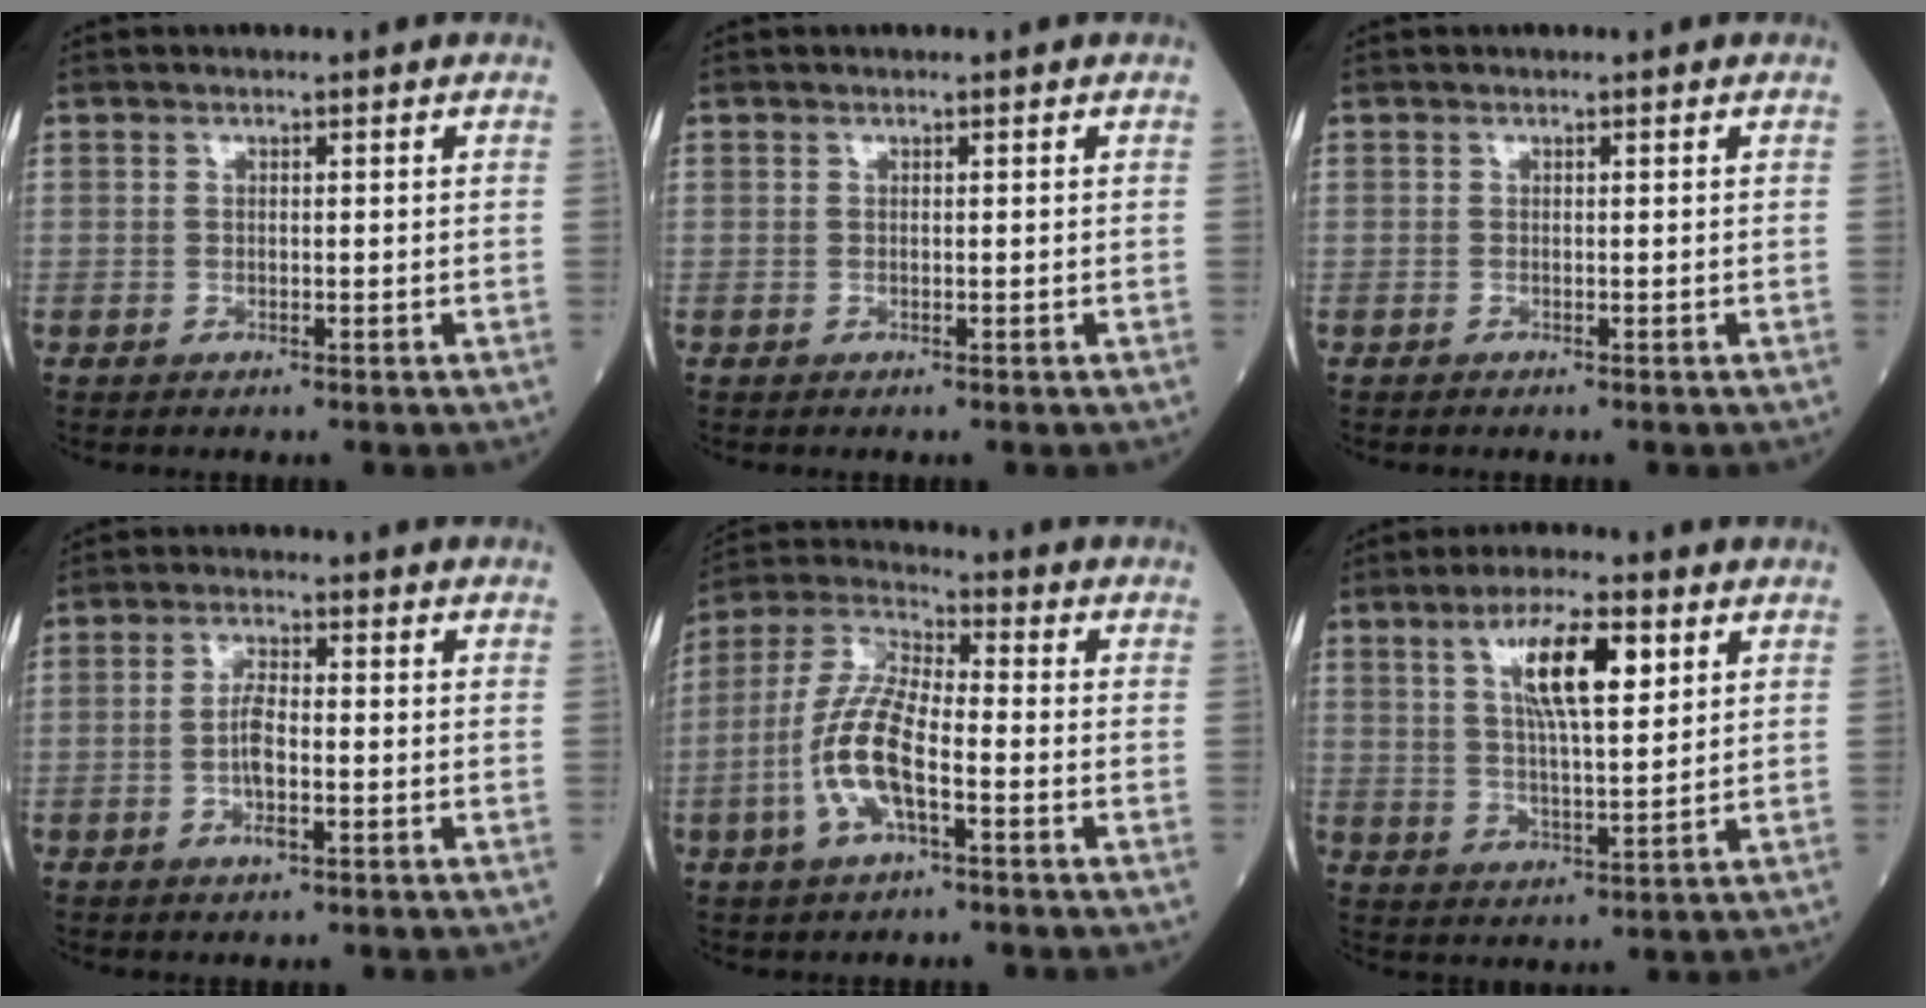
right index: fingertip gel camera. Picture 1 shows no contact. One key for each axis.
{"total": 0.0}
{"total": 0.0}
{"total": 4.7, "fx": -1.2, "fy": 1.2, "fz": 4.4, "tx": -0.091, "ty": 0.002, "tz": -0.022}
{"total": 11.3, "fx": -3.2, "fy": 3.2, "fz": 10.4, "tx": -0.226, "ty": 0.006, "tz": -0.065}
{"total": 10.2, "fx": 4.0, "fy": 2.1, "fz": 9.1, "tx": -0.164, "ty": 0.007, "tz": 0.073}